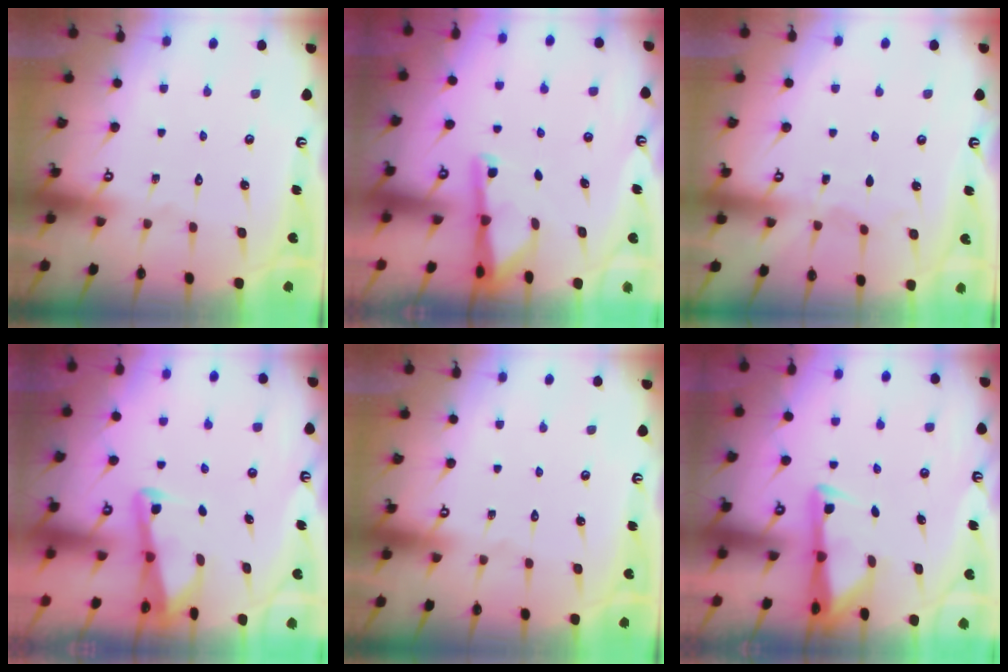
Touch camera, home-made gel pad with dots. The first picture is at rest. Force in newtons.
{"total": 3.9, "press": 3.9, "slide": 0.6}
{"total": 3.5, "press": 3.5, "slide": 0.4}
{"total": 2.9, "press": 2.9, "slide": 0.4}
{"total": 0.0}
{"total": 3.1, "press": 3.1, "slide": 0.5}